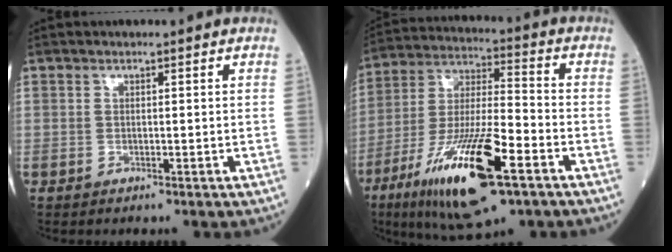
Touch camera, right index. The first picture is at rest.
{"total": 19.9, "force": [-9.7, 3.5, 17.0], "torque": [-0.343, -0.036, -0.166]}